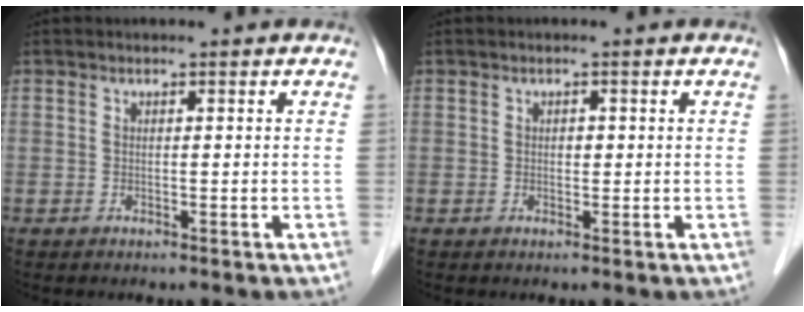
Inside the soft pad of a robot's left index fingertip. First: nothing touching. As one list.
[{"total": 0.8, "force": [0.0, 0.6, 0.6], "torque": [-0.008, -0.002, -0.003]}]